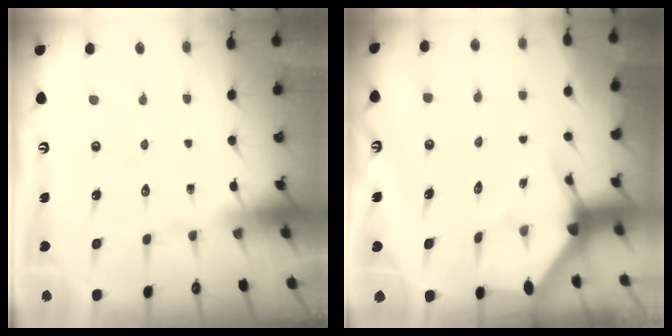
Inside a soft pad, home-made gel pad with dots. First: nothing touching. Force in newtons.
{"total": 3.1, "press": 3.1, "slide": 0.2}